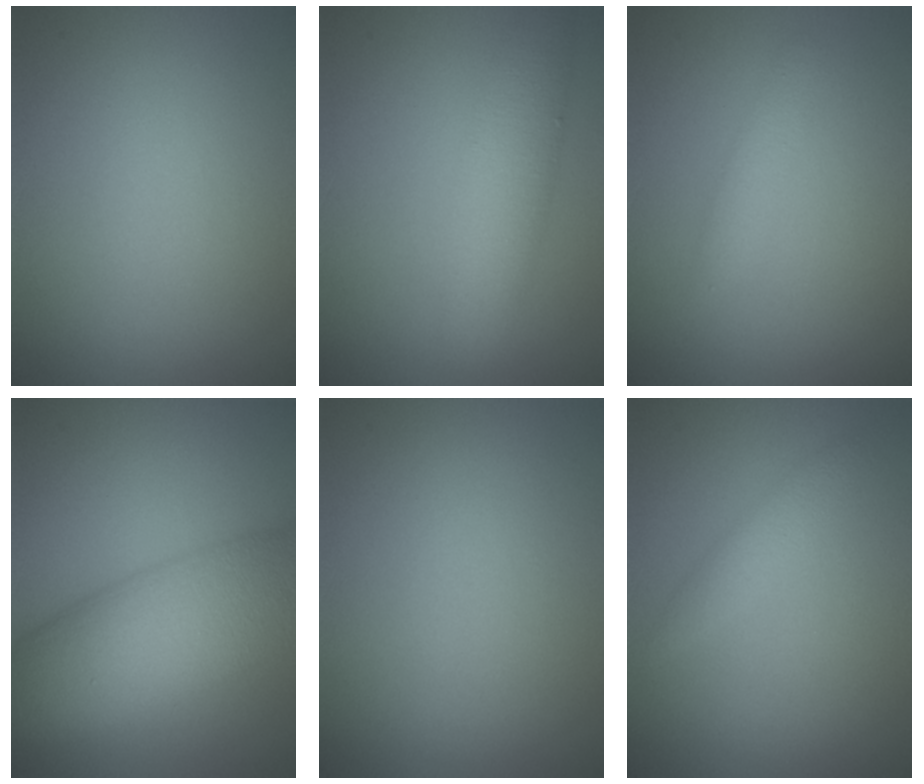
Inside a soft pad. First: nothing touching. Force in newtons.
{"total": 4.5, "press": 4.5, "slide": 0.2}
{"total": 1.3, "press": 1.3, "slide": 0.0}
{"total": 11.6, "press": 11.6, "slide": 0.4}
{"total": 0.0}
{"total": 1.5, "press": 1.5, "slide": 0.0}